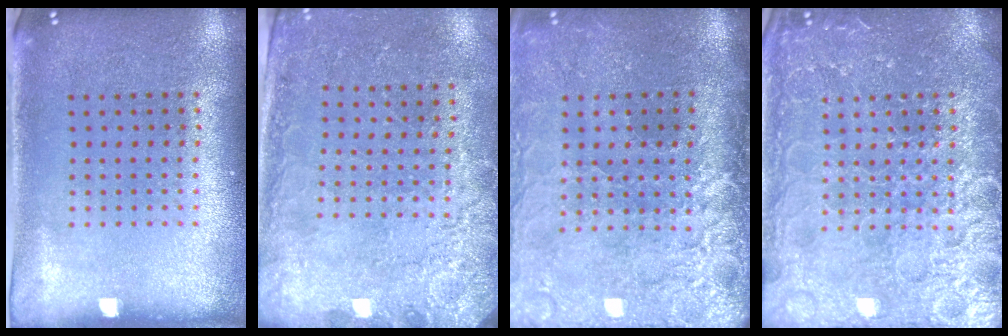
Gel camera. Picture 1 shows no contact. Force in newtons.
{"total": 2.6, "press": 2.4, "slide": 1.1}
{"total": 4.3, "press": 3.6, "slide": 2.3}
{"total": 7.0, "press": 6.9, "slide": 0.8}